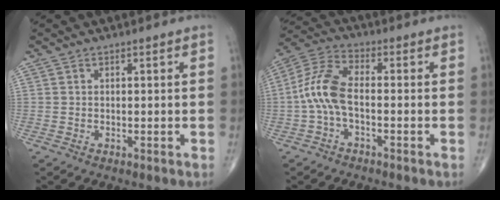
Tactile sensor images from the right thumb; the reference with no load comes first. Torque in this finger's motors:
{"motor_torque": [1.18, 1.37, 1.20, -0.20, 0.09]}